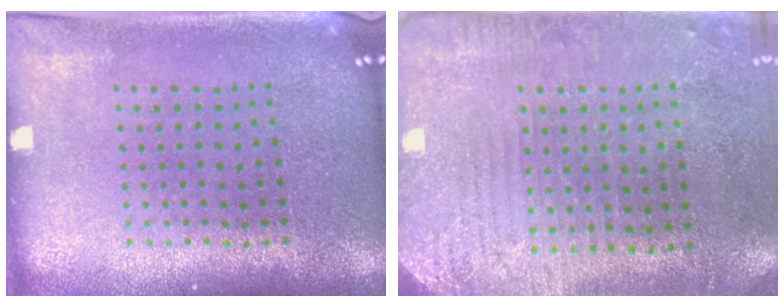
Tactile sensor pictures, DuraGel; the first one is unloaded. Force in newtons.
{"total": 2.8, "press": 2.4, "slide": 1.4}